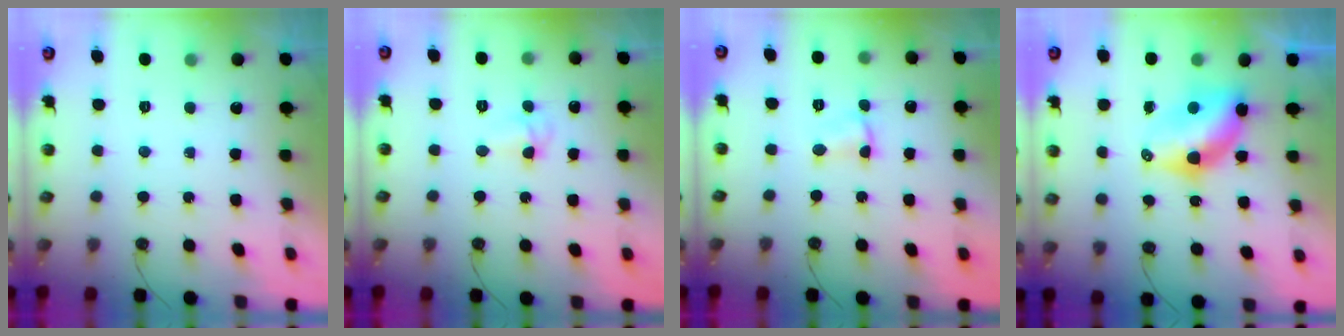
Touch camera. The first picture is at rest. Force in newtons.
{"total": 5.0, "press": 3.3, "slide": 3.7}
{"total": 2.9, "press": 2.9, "slide": 0.4}
{"total": 7.4, "press": 7.4, "slide": 0.6}